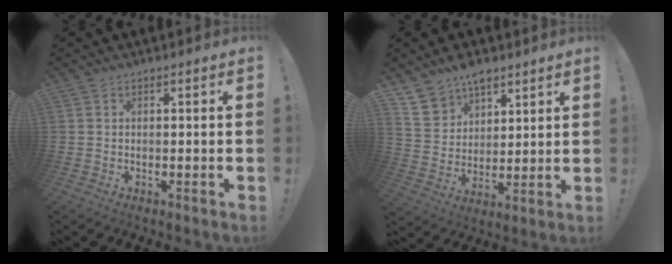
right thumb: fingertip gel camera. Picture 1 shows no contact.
{"total": 10.1, "force": [8.0, 5.9, 1.6], "torque": [-0.036, -0.063, 0.159]}